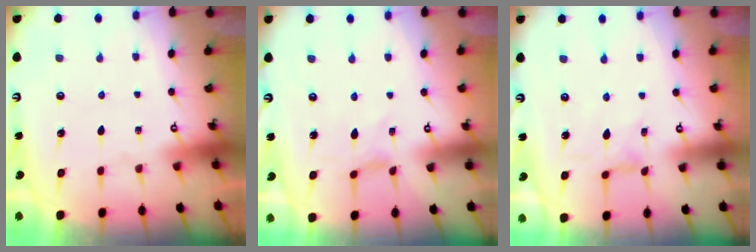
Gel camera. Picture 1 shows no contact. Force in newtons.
{"total": 0.0}
{"total": 0.0}